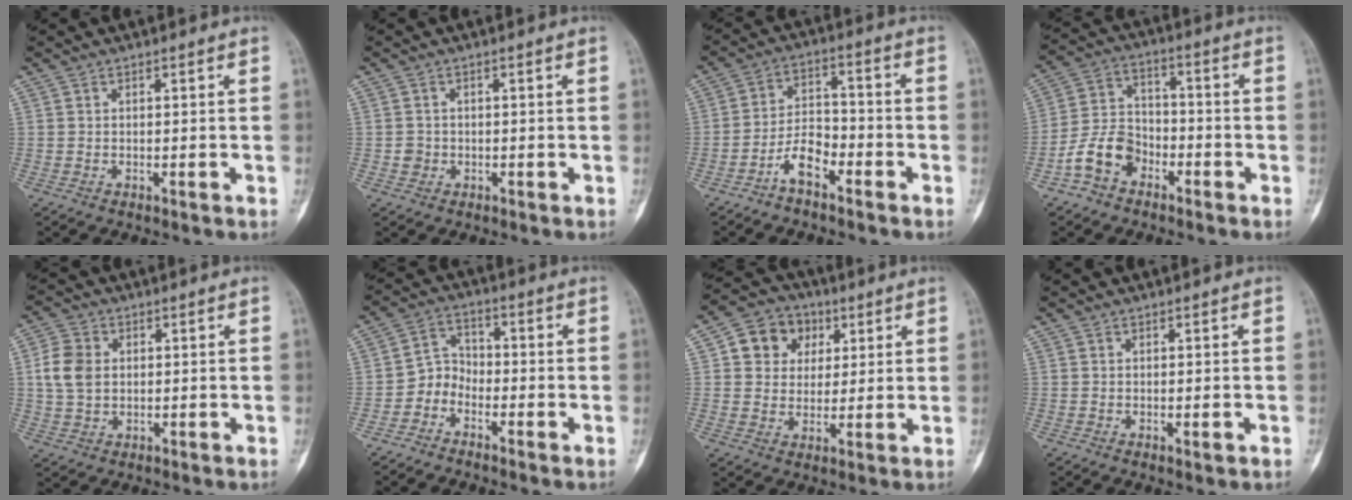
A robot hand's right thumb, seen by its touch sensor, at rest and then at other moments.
{"total": 1.6, "force": [-0.4, 1.5, 0.4], "torque": [0.000, 0.006, -0.006]}
{"total": 6.8, "force": [-4.2, 3.2, 4.2], "torque": [-0.070, 0.038, -0.084]}
{"total": 9.0, "force": [-4.7, 6.3, 4.4], "torque": [-0.072, 0.042, -0.097]}
{"total": 7.1, "force": [0.9, 5.4, 4.5], "torque": [-0.083, 0.003, 0.018]}
{"total": 4.6, "force": [-2.7, 3.5, 1.4], "torque": [-0.004, 0.029, -0.065]}
{"total": 10.0, "force": [3.3, 8.6, 3.9], "torque": [-0.026, -0.003, 0.050]}
{"total": 1.3, "force": [-0.3, 0.4, 1.2], "torque": [-0.017, -0.004, -0.002]}